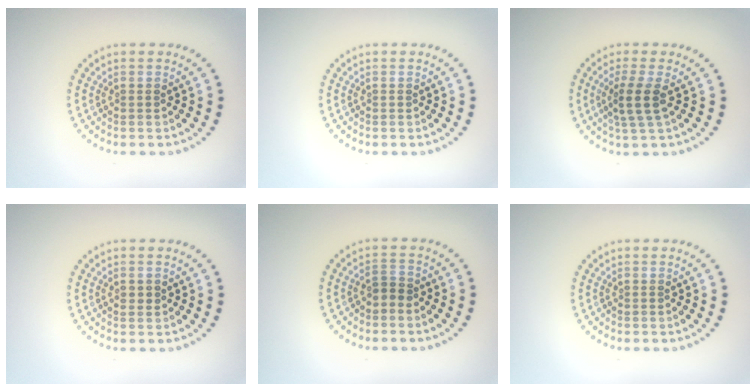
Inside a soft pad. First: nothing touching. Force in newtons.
{"total": 0.0}
{"total": 2.6, "press": 2.1, "slide": 1.6}
{"total": 1.0, "press": 1.0, "slide": 0.1}
{"total": 1.3, "press": 1.0, "slide": 0.8}
{"total": 0.0}